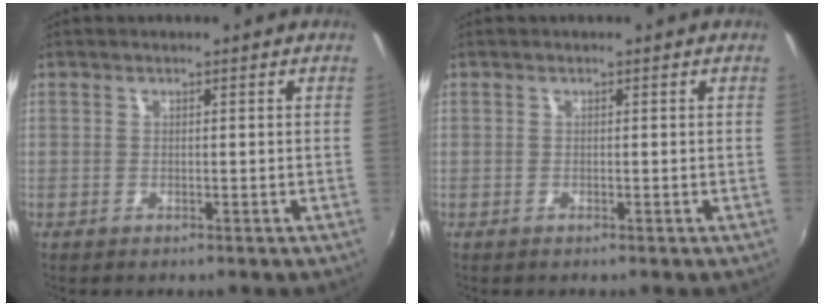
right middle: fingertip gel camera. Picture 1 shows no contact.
{"total": 0.0}